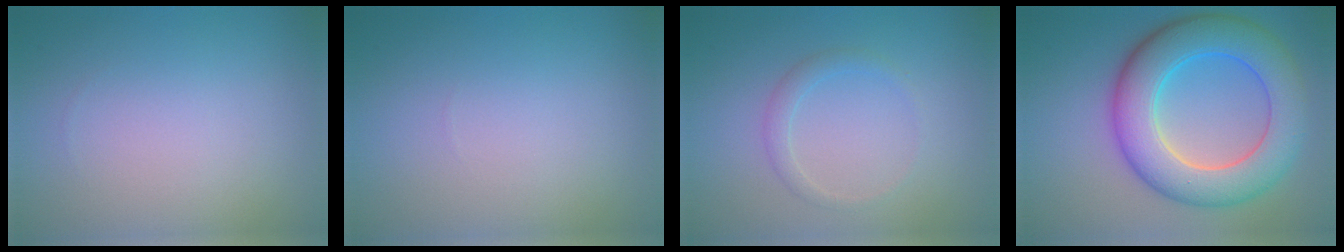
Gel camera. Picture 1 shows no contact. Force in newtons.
{"total": 0.0}
{"total": 1.4, "press": 1.4, "slide": 0.1}
{"total": 9.3, "press": 9.3, "slide": 0.4}